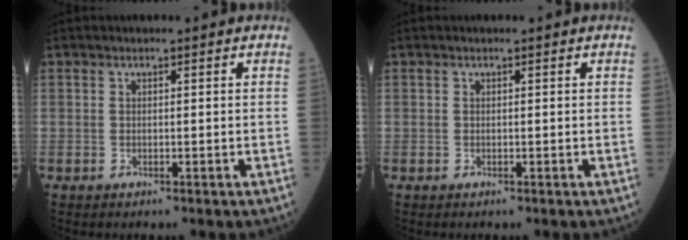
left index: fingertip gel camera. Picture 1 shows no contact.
{"total": 0.0}